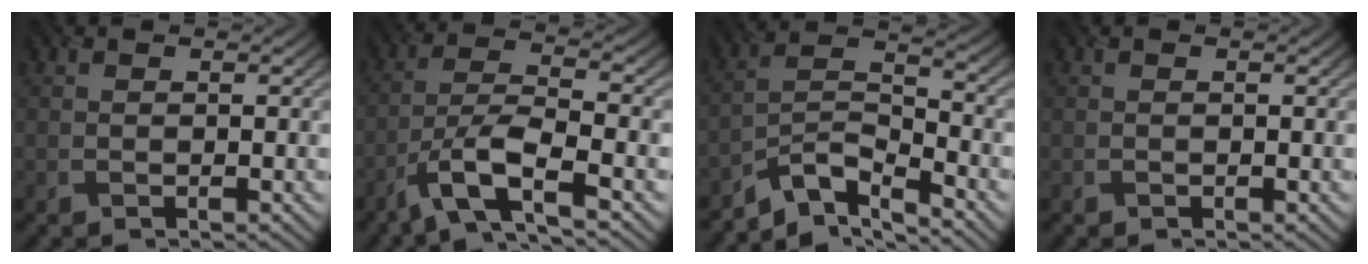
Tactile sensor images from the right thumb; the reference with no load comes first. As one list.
[{"total": 8.3, "force": [-5.0, 2.0, 6.3], "torque": [-0.120, 0.004, -0.106]}, {"total": 7.4, "force": [-5.9, 2.1, 3.8], "torque": [-0.068, -0.005, -0.126]}, {"total": 0.0}]